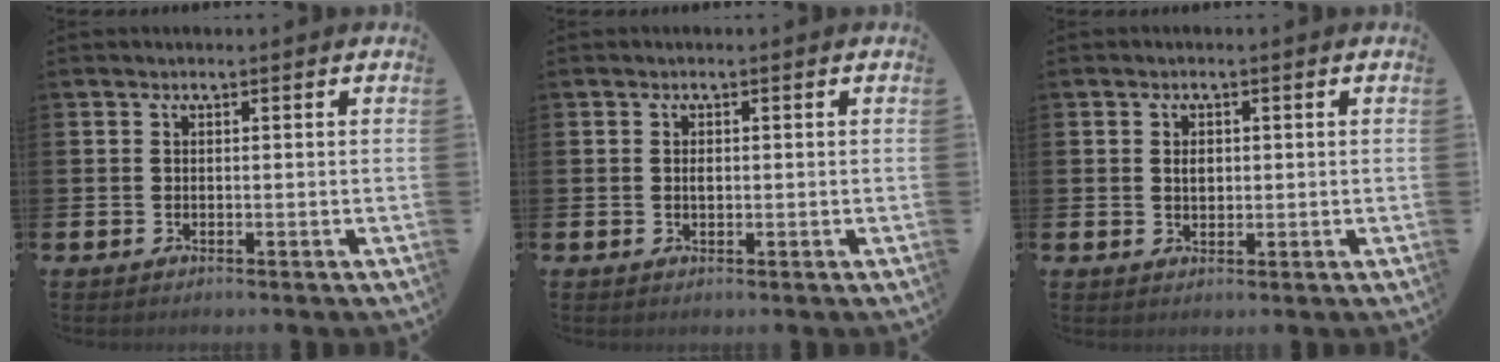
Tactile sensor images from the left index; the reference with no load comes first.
{"total": 0.9, "force": [0.2, 0.4, 0.7], "torque": [-0.011, 0.001, 0.001]}
{"total": 1.7, "force": [0.5, 1.2, 1.2], "torque": [-0.005, -0.001, 0.004]}